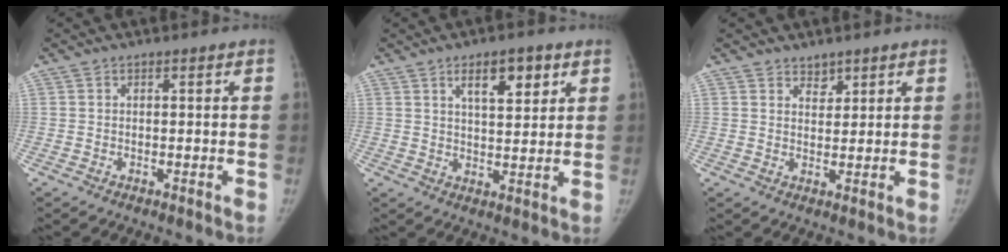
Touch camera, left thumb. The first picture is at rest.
{"total": 7.8, "force": [4.1, 3.2, 5.9], "torque": [-0.070, -0.023, 0.064]}
{"total": 2.6, "force": [2.0, 1.5, 0.4], "torque": [0.012, -0.014, 0.030]}